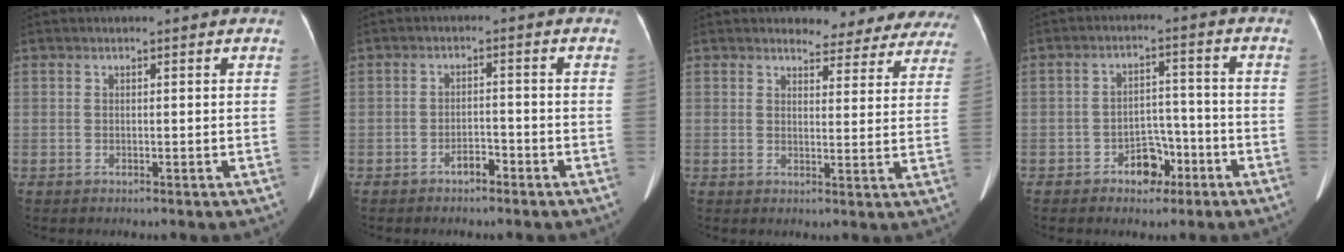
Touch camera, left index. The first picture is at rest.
{"total": 2.3, "force": [-1.7, 1.1, 1.0], "torque": [-0.014, 0.005, -0.028]}
{"total": 11.3, "force": [10.7, 3.5, 0.8], "torque": [0.028, -0.024, 0.094]}
{"total": 4.9, "force": [-2.9, 3.1, 2.5], "torque": [-0.036, 0.018, -0.045]}